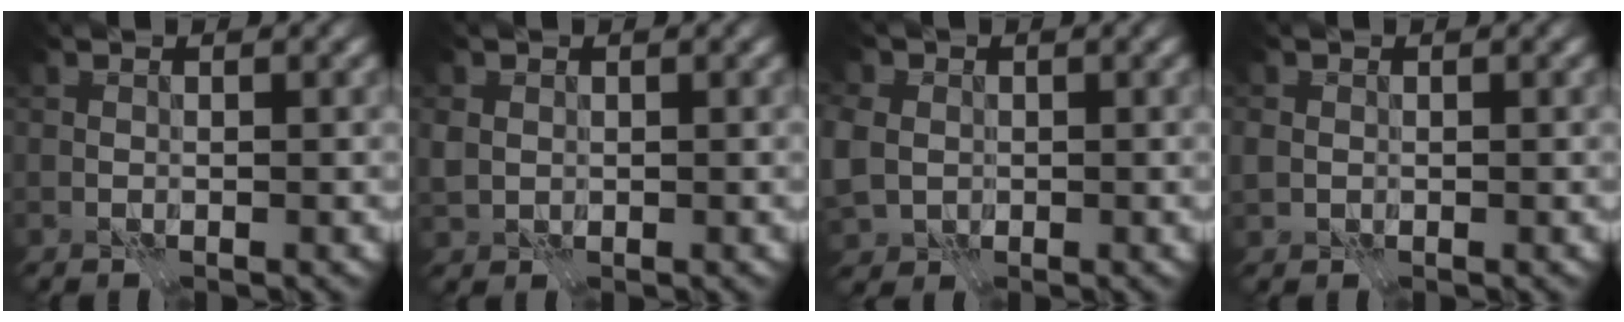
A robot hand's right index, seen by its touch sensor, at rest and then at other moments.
{"total": 1.5, "force": [0.4, 1.3, 0.5], "torque": [-0.015, 0.000, 0.008]}
{"total": 5.1, "force": [0.0, 4.4, 2.5], "torque": [-0.085, 0.004, -0.005]}
{"total": 1.2, "force": [0.1, 1.1, 0.4], "torque": [-0.010, 0.000, -0.001]}